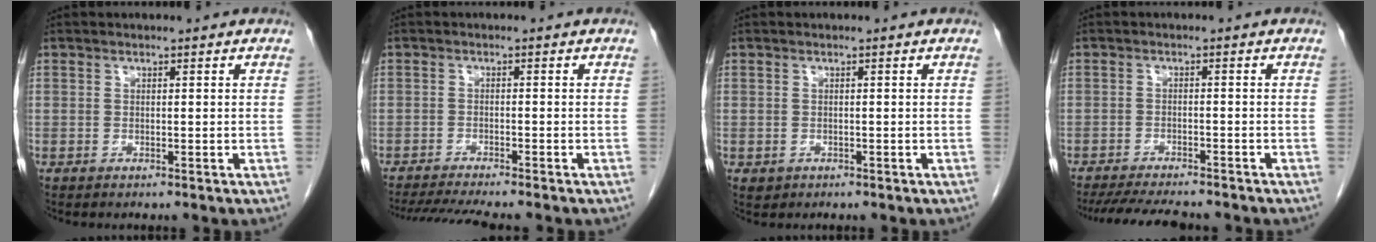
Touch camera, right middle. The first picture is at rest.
{"total": 7.5, "force": [-6.7, -0.4, 3.4], "torque": [-0.052, -0.017, -0.108]}
{"total": 1.0, "force": [-0.3, 0.9, 0.2], "torque": [-0.006, 0.003, 0.004]}
{"total": 10.1, "force": [-9.0, 1.5, 4.2], "torque": [-0.064, -0.014, -0.131]}